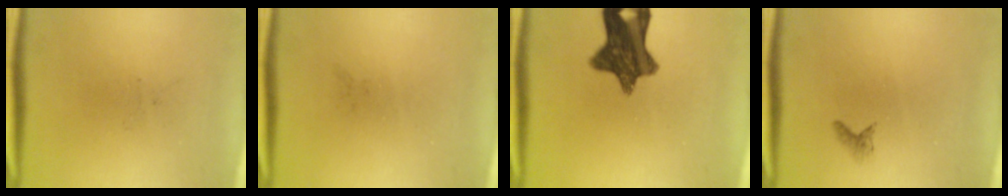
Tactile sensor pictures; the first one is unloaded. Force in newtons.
{"total": 0.0}
{"total": 10.7}
{"total": 0.7}